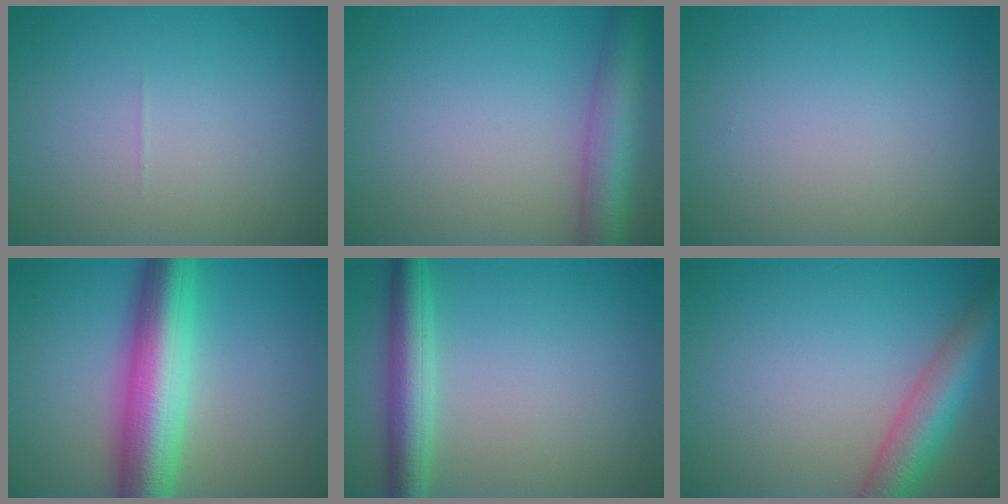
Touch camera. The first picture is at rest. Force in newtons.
{"total": 5.4, "press": 5.4, "slide": 0.1}
{"total": 0.0}
{"total": 9.4, "press": 9.4, "slide": 0.2}
{"total": 4.4, "press": 4.4, "slide": 0.2}
{"total": 5.8, "press": 5.8, "slide": 0.2}